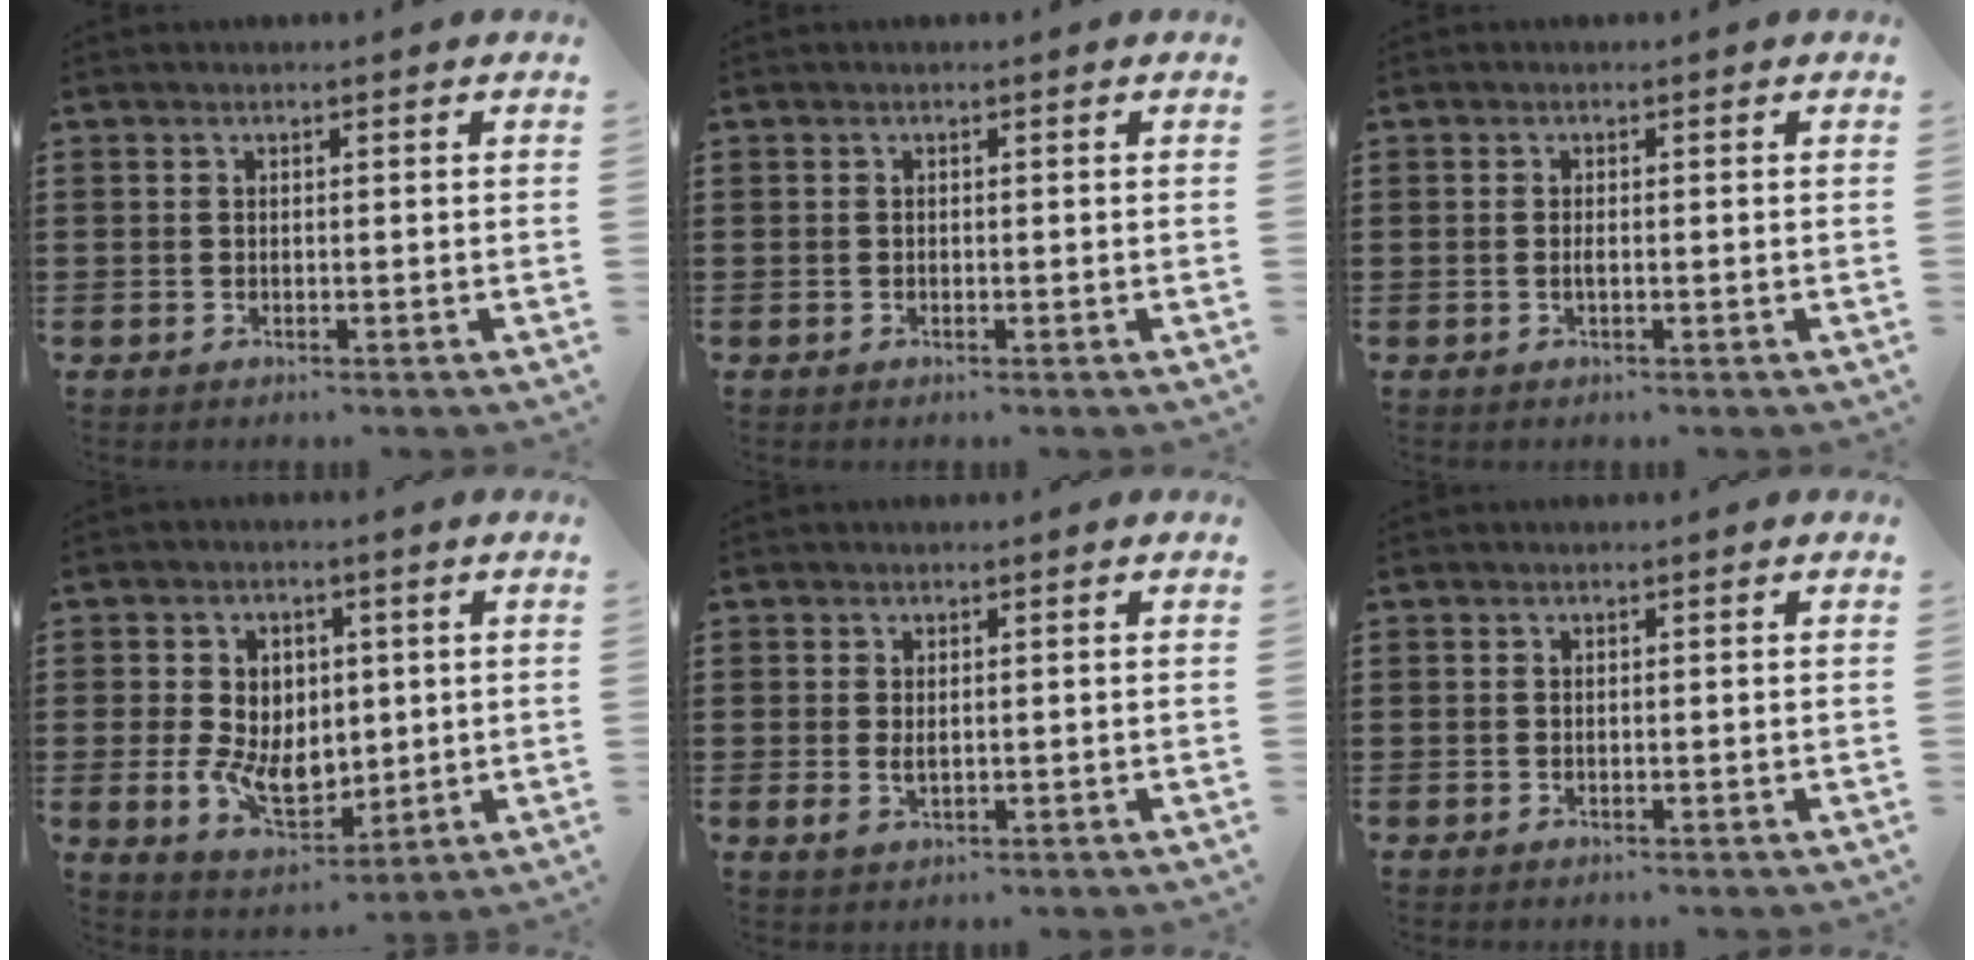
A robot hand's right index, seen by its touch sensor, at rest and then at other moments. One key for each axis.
{"total": 0.0}
{"total": 0.8, "fx": -0.2, "fy": 0.2, "fz": 0.7, "tx": -0.014, "ty": -0.001, "tz": -0.003}
{"total": 8.1, "fx": -0.3, "fy": 5.9, "fz": 5.4, "tx": -0.118, "ty": 0.010, "tz": -0.007}
{"total": 1.7, "fx": 0.1, "fy": 0.8, "fz": 1.4, "tx": -0.029, "ty": 0.004, "tz": 0.002}
{"total": 0.0}